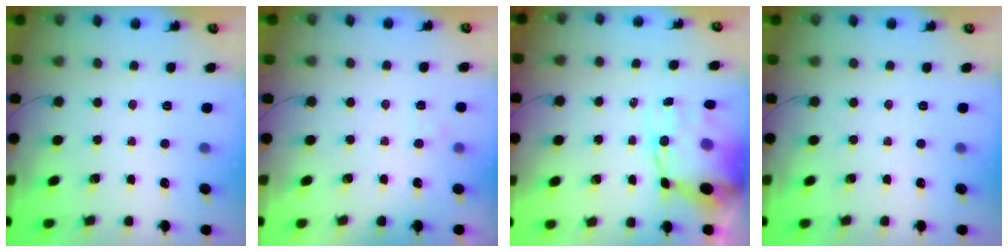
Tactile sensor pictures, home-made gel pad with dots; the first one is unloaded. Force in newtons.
{"total": 3.1, "press": 2.9, "slide": 1.0}
{"total": 10.8, "press": 10.3, "slide": 3.4}
{"total": 0.0}